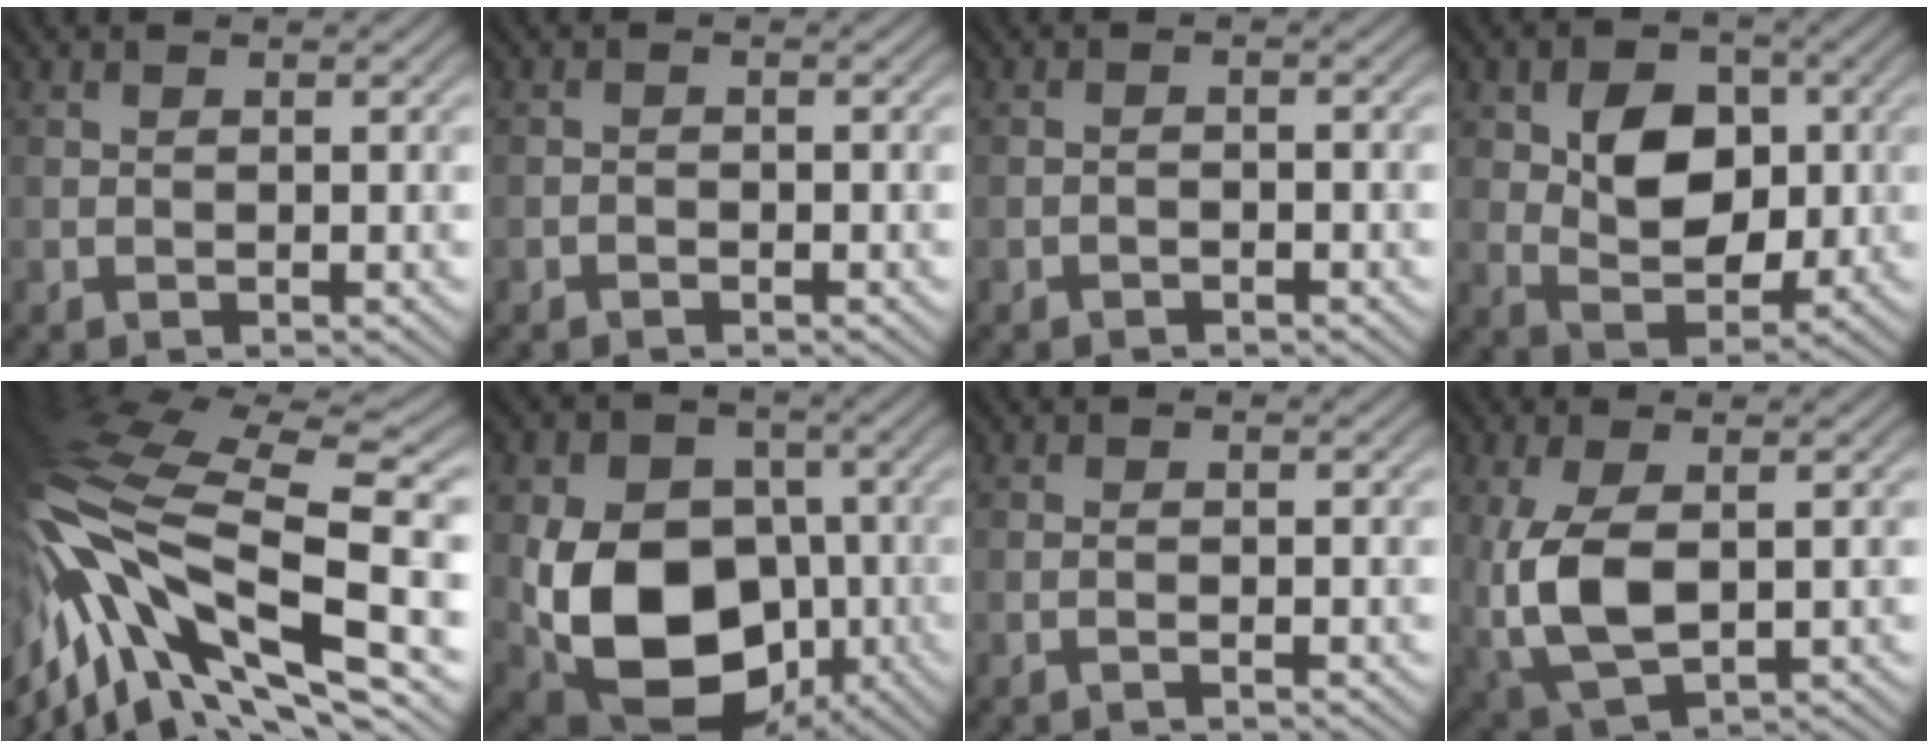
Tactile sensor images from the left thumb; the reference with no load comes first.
{"total": 0.7, "force": [-0.6, 0.3, 0.2], "torque": [0.000, 0.000, -0.012]}
{"total": 1.0, "force": [-0.8, 0.3, 0.5], "torque": [-0.007, 0.003, -0.016]}
{"total": 7.6, "force": [1.1, 5.3, 5.3], "torque": [-0.092, 0.000, 0.014]}
{"total": 18.3, "force": [-3.3, 7.3, 16.5], "torque": [-0.355, -0.020, -0.058]}
{"total": 15.0, "force": [-3.2, 10.9, 9.8], "torque": [-0.193, -0.023, -0.067]}
{"total": 0.9, "force": [-0.7, 0.0, 0.6], "torque": [-0.007, 0.006, -0.019]}
{"total": 9.1, "force": [-0.3, 4.7, 7.7], "torque": [-0.188, -0.009, 0.001]}